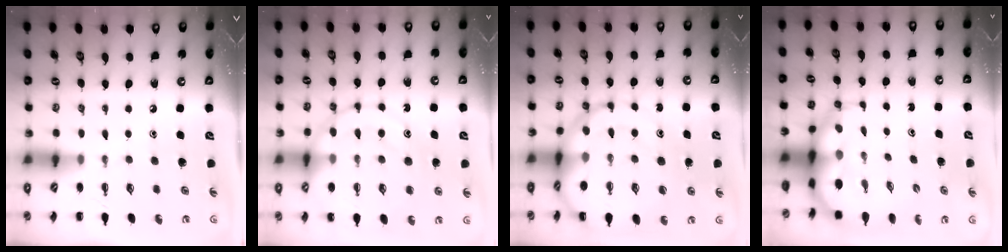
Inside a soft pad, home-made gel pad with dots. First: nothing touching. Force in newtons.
{"total": 16.1, "press": 16.1, "slide": 1.4}
{"total": 14.6, "press": 14.4, "slide": 2.5}
{"total": 8.7, "press": 8.3, "slide": 2.5}